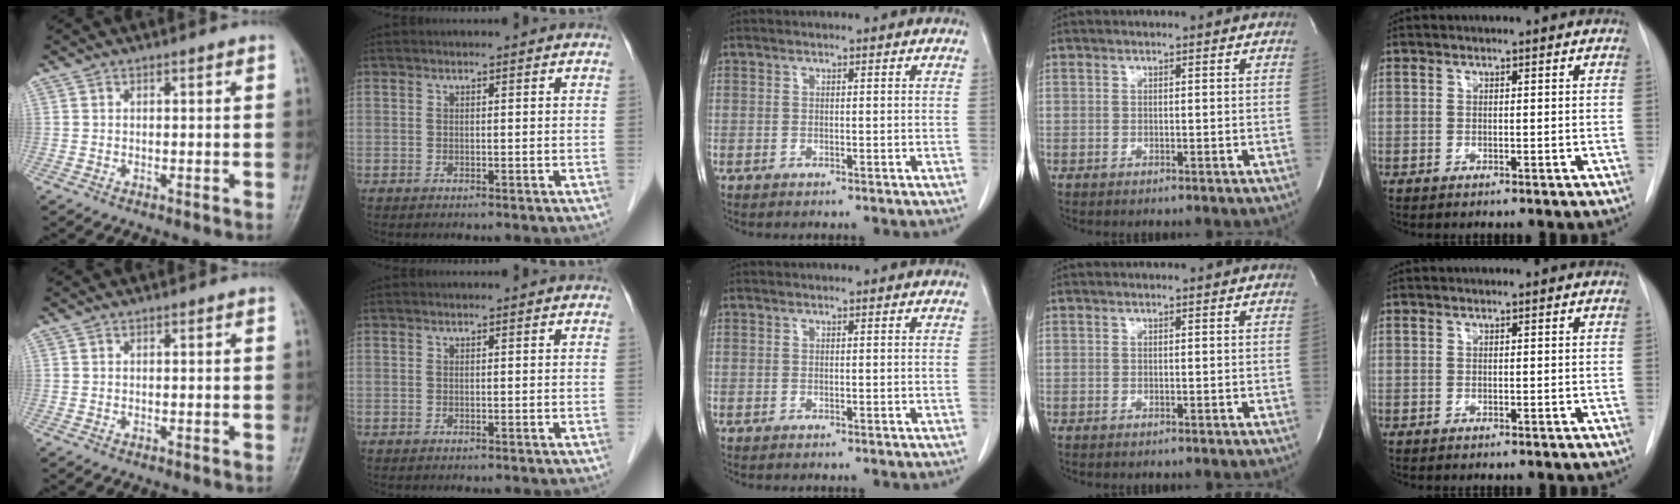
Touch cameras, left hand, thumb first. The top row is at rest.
{}